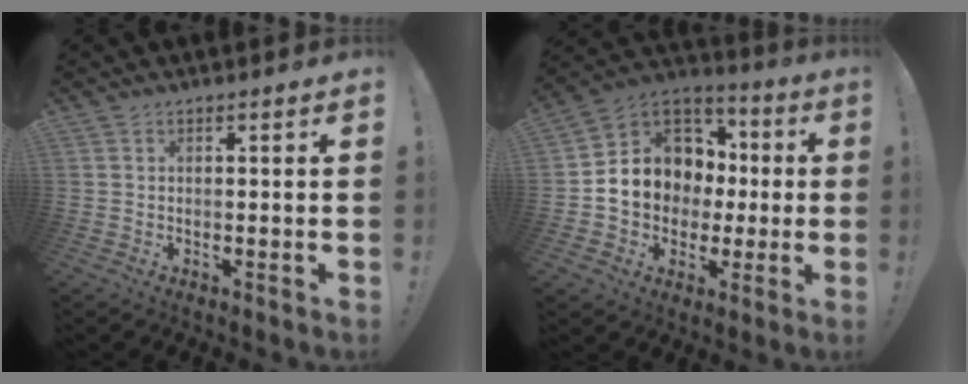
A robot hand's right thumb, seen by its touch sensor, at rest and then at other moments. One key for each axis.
{"total": 12.8, "fx": 0.0, "fy": 11.6, "fz": 5.6, "tx": -0.069, "ty": 0.002, "tz": 0.020}